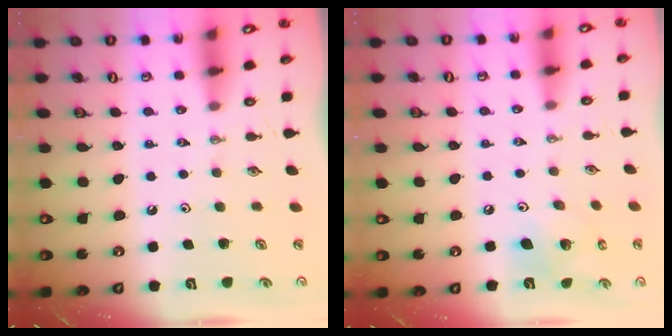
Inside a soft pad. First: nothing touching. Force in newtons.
{"total": 10.5, "press": 10.2, "slide": 2.7}